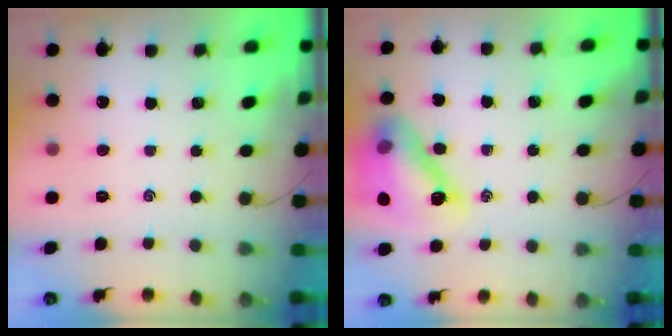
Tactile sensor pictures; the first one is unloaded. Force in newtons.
{"total": 14.3, "press": 14.0, "slide": 2.8}